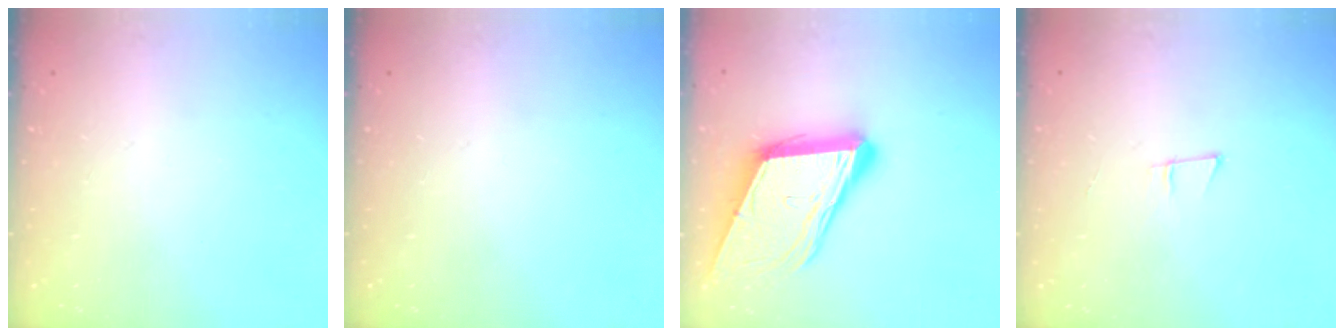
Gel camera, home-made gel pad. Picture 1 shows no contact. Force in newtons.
{"total": 0.0}
{"total": 16.6, "press": 16.1, "slide": 4.0}
{"total": 5.7, "press": 4.9, "slide": 2.8}